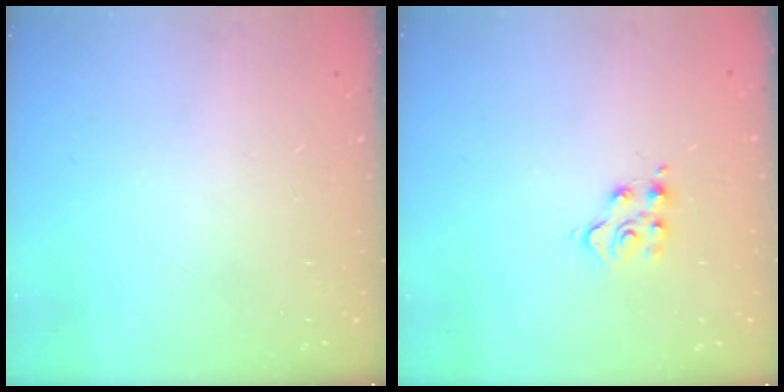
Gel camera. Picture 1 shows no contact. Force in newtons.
{"total": 5.8, "press": 5.8, "slide": 0.2}